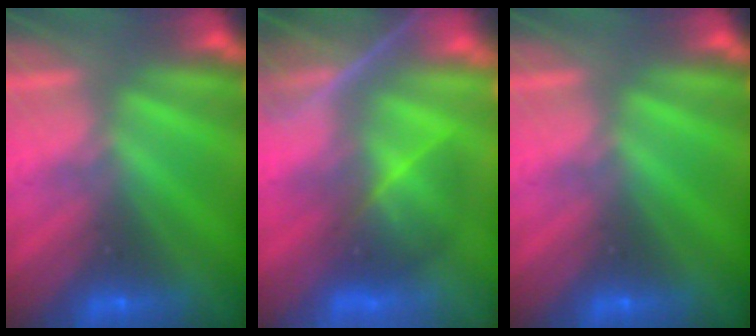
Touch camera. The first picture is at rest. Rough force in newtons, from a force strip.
{"total": 7.1}
{"total": 0.0}